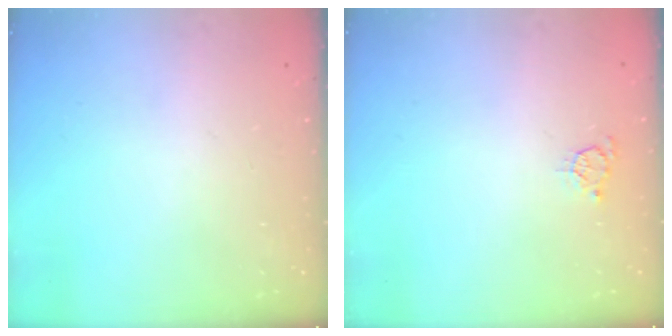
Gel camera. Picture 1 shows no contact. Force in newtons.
{"total": 3.9, "press": 3.9, "slide": 0.5}